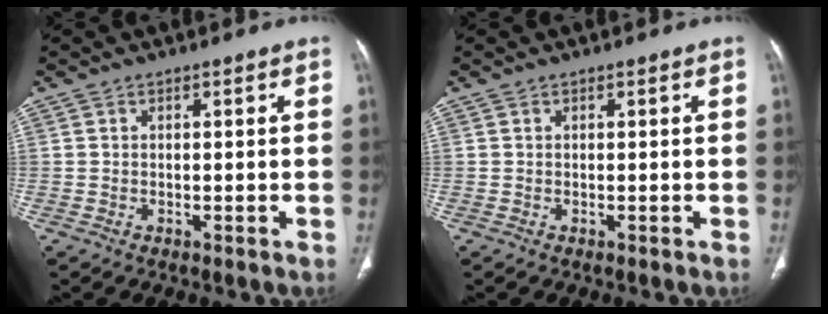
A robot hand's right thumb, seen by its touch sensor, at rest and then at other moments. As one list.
[{"total": 0.0}]